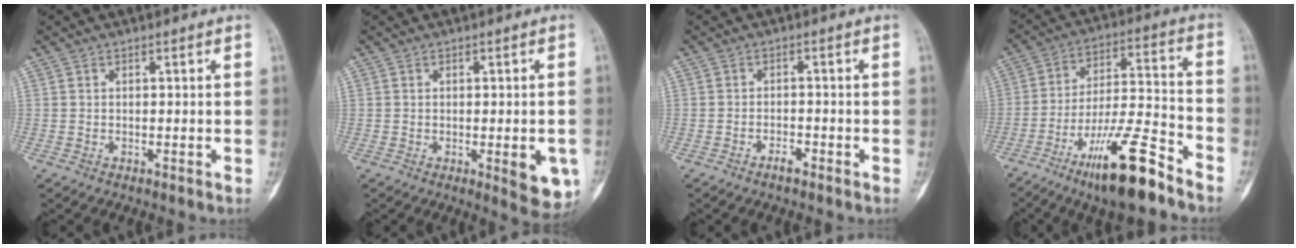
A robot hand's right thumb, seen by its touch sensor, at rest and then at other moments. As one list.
[{"total": 7.6, "force": [-2.2, 2.6, 6.8], "torque": [-0.066, -0.002, -0.021]}, {"total": 2.0, "force": [-1.6, 0.7, 1.0], "torque": [-0.019, 0.012, -0.031]}, {"total": 17.3, "force": [-11.4, 3.6, 12.5], "torque": [-0.218, 0.078, -0.196]}]